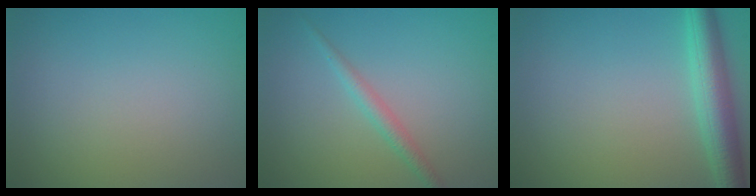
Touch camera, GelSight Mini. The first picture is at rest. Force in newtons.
{"total": 1.6, "press": 1.6, "slide": 0.1}
{"total": 4.4, "press": 4.4, "slide": 0.1}